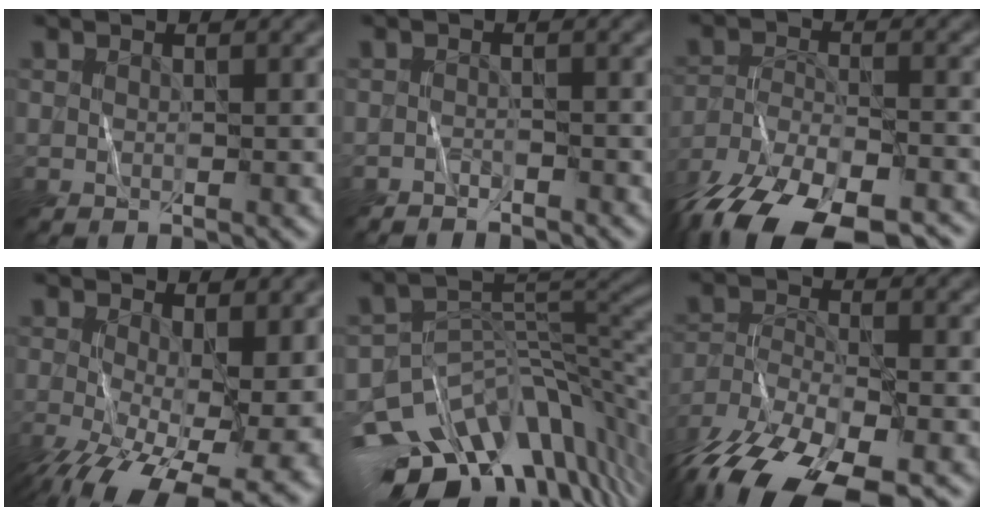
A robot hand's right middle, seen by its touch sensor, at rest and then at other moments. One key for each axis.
{"total": 1.3, "fx": -1.3, "fy": 0.3, "fz": 0.1, "tx": 0.000, "ty": 0.002, "tz": -0.024}
{"total": 15.8, "fx": -12.7, "fy": 5.9, "fz": 7.3, "tx": -0.149, "ty": -0.045, "tz": -0.181}
{"total": 13.8, "fx": -4.2, "fy": 6.6, "fz": 11.4, "tx": -0.199, "ty": -0.049, "tz": -0.049}
{"total": 11.8, "fx": -6.8, "fy": 6.4, "fz": 7.3, "tx": -0.127, "ty": -0.002, "tz": -0.111}
{"total": 12.6, "fx": -9.7, "fy": 4.2, "fz": 6.9, "tx": -0.136, "ty": -0.041, "tz": -0.157}